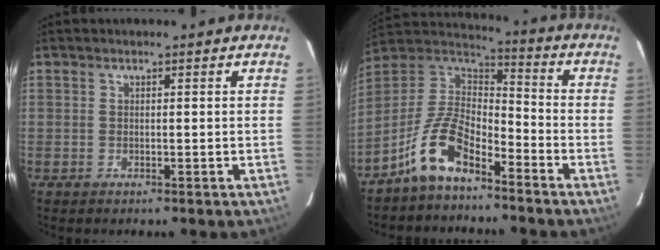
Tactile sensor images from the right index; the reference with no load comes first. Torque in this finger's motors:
{"motor_torque": [1.03, -1.11, 0.48, 0.10]}